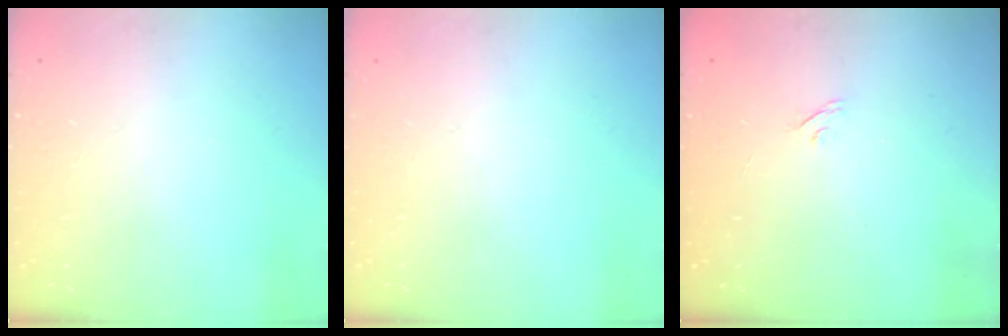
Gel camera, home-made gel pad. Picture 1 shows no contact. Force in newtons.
{"total": 0.0}
{"total": 2.2, "press": 1.9, "slide": 1.1}